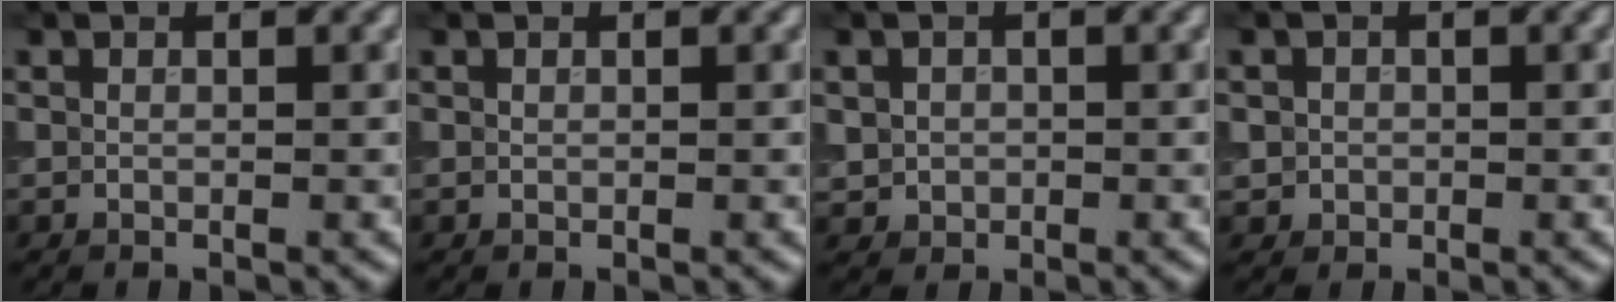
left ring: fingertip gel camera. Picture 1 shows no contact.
{"total": 0.0}
{"total": 1.5, "force": [0.0, 1.5, 0.3], "torque": [0.000, -0.006, 0.002]}
{"total": 1.2, "force": [0.0, 1.2, 0.1], "torque": [0.011, -0.004, 0.000]}